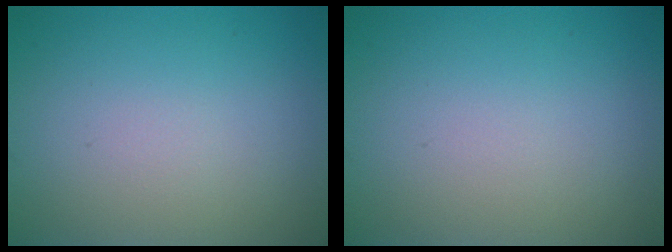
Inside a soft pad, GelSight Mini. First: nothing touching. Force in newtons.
{"total": 0.0}